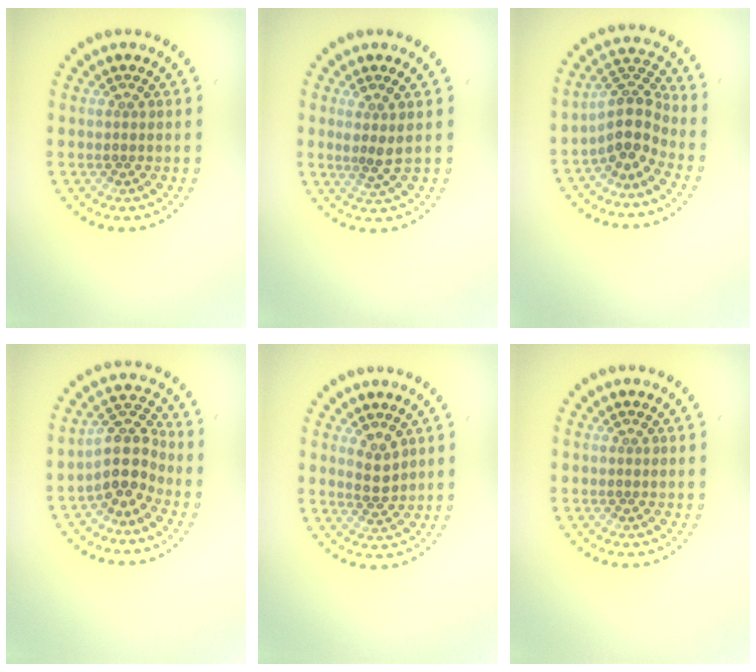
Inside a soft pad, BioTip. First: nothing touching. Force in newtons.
{"total": 1.9, "press": 1.5, "slide": 1.2}
{"total": 3.7, "press": 2.6, "slide": 2.5}
{"total": 4.0, "press": 3.1, "slide": 2.5}
{"total": 2.1, "press": 1.9, "slide": 0.8}
{"total": 0.0}